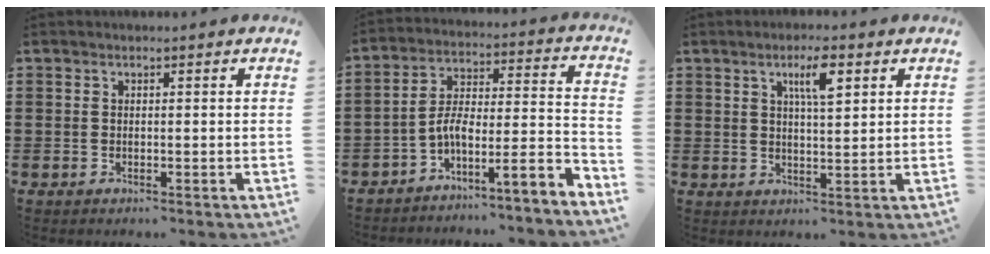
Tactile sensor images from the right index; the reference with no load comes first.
{"total": 6.4, "force": [-4.8, 0.3, 4.2], "torque": [-0.074, -0.017, -0.100]}
{"total": 4.9, "force": [2.4, 1.0, 4.2], "torque": [-0.073, 0.003, 0.035]}